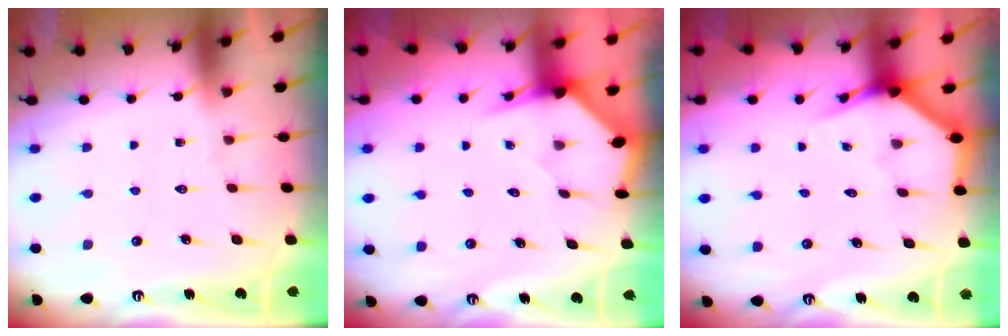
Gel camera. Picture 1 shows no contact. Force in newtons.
{"total": 3.3, "press": 3.3, "slide": 0.3}
{"total": 3.9, "press": 3.9, "slide": 0.3}